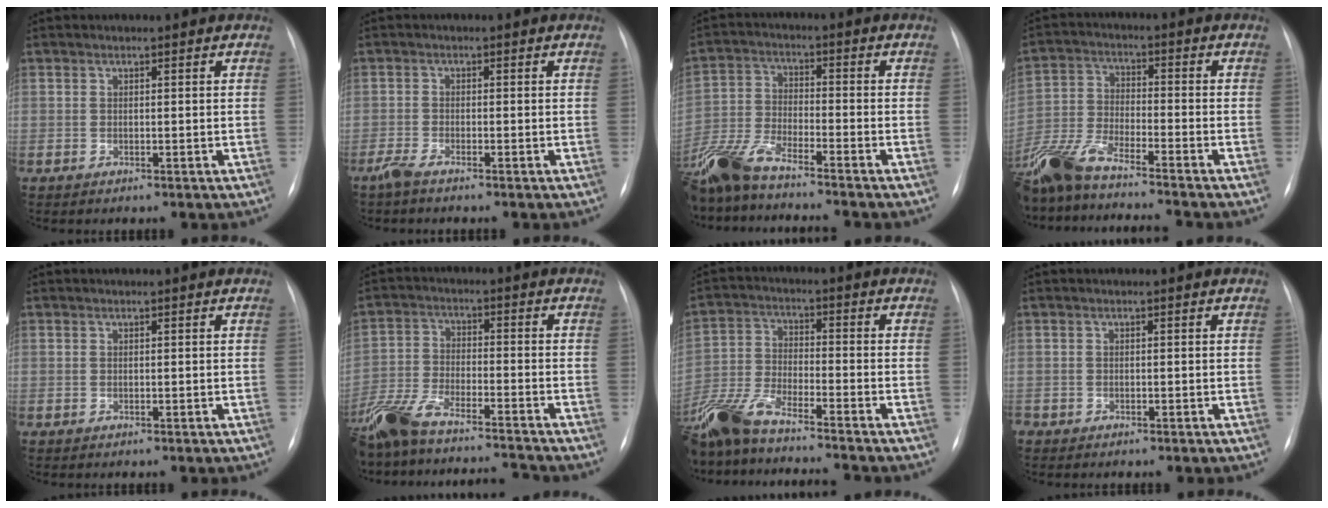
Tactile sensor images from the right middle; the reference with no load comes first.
{"total": 2.1, "force": [-1.8, 0.1, 1.1], "torque": [-0.034, -0.006, -0.039]}
{"total": 11.7, "force": [-10.1, 1.1, 5.9], "torque": [-0.132, -0.018, -0.196]}
{"total": 13.6, "force": [-11.9, 0.7, 6.6], "torque": [-0.144, -0.013, -0.221]}
{"total": 0.0}
{"total": 14.3, "force": [-13.0, 1.1, 5.9], "torque": [-0.123, 0.007, -0.229]}
{"total": 14.5, "force": [-12.6, 0.9, 7.0], "torque": [-0.153, -0.012, -0.235]}
{"total": 0.5, "force": [-0.4, 0.3, 0.1], "torque": [-0.001, 0.002, -0.008]}